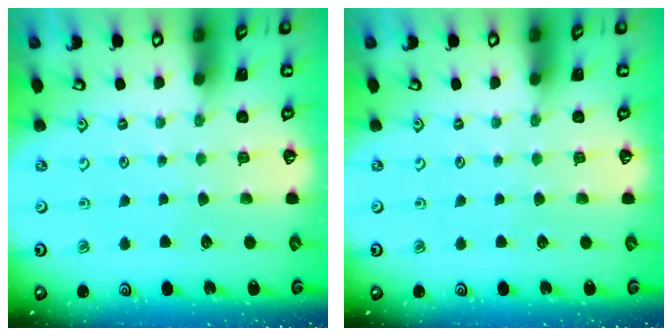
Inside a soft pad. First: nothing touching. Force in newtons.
{"total": 0.0}